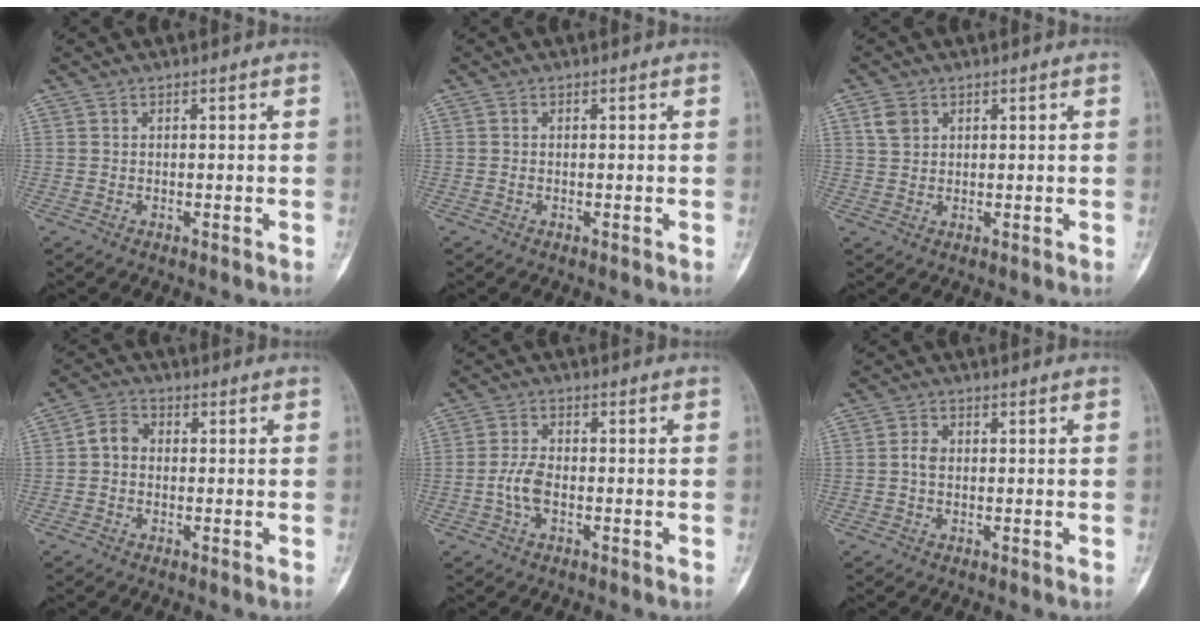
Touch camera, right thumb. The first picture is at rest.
{"total": 0.0}
{"total": 3.0, "force": [1.4, 2.2, 1.4], "torque": [-0.019, 0.002, 0.030]}
{"total": 3.9, "force": [-0.3, 3.1, 2.3], "torque": [-0.033, 0.012, -0.017]}
{"total": 4.3, "force": [-1.2, 2.2, 3.5], "torque": [-0.080, 0.014, -0.027]}
{"total": 2.0, "force": [-0.2, 1.4, 1.4], "torque": [-0.025, 0.005, -0.008]}